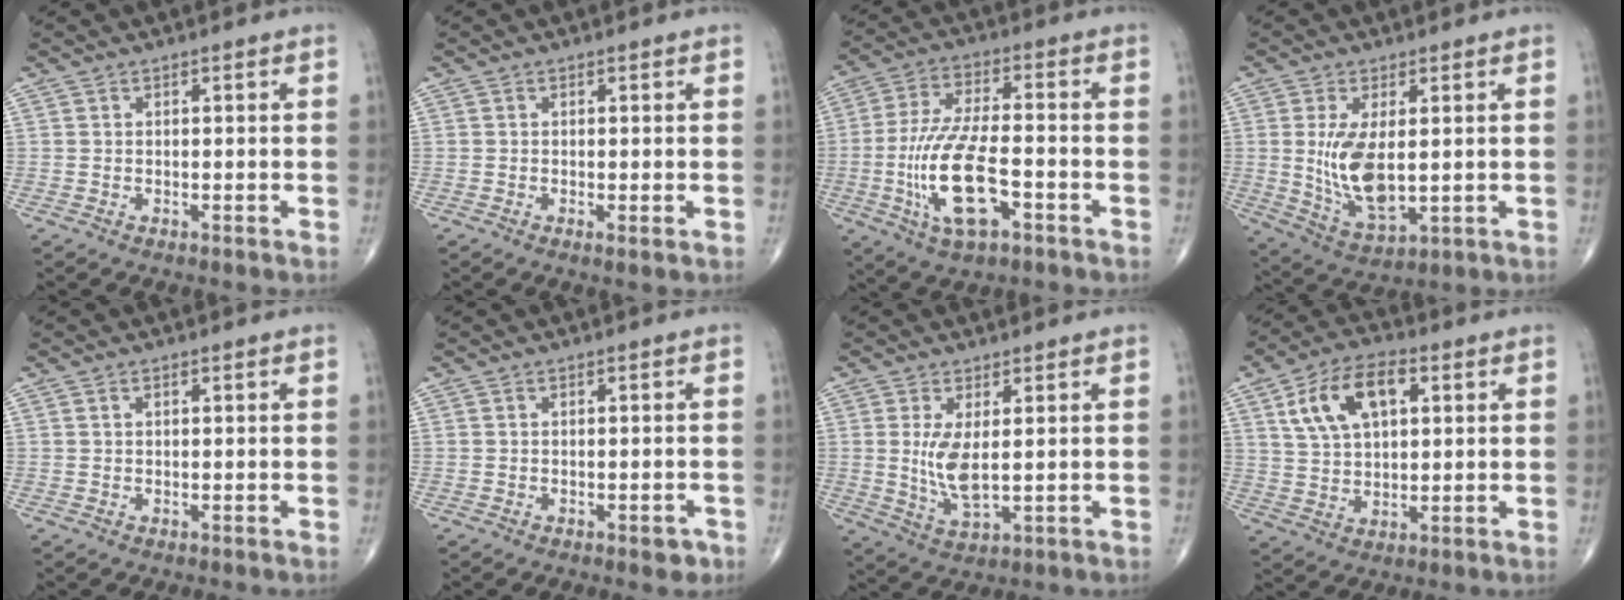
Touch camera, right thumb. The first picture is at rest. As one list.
[{"total": 1.0, "force": [-0.2, 0.2, 0.9], "torque": [-0.021, -0.005, -0.006]}, {"total": 14.9, "force": [-4.4, 5.7, 13.1], "torque": [-0.268, 0.018, -0.077]}, {"total": 10.8, "force": [0.8, 4.9, 9.6], "torque": [-0.183, -0.022, 0.030]}, {"total": 0.7, "force": [0.3, 0.4, 0.5], "torque": [-0.010, 0.003, 0.006]}, {"total": 2.2, "force": [-1.1, 1.1, 1.6], "torque": [-0.009, 0.002, -0.012]}, {"total": 6.6, "force": [0.9, 2.3, 6.1], "torque": [-0.126, -0.022, 0.026]}, {"total": 12.4, "force": [4.3, 6.8, 9.4], "torque": [-0.161, 0.006, 0.078]}]